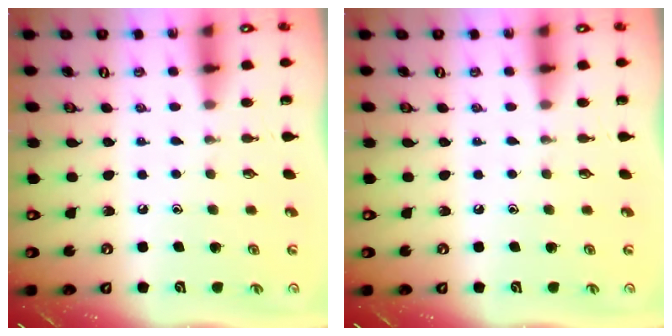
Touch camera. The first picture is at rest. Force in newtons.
{"total": 0.0}